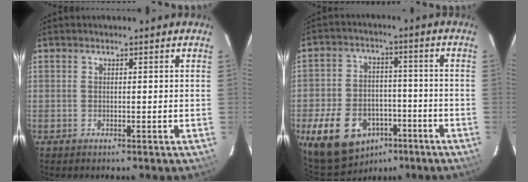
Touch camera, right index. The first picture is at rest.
{"total": 15.1, "force": [-7.9, 10.4, 7.7], "torque": [-0.186, 0.014, -0.110]}